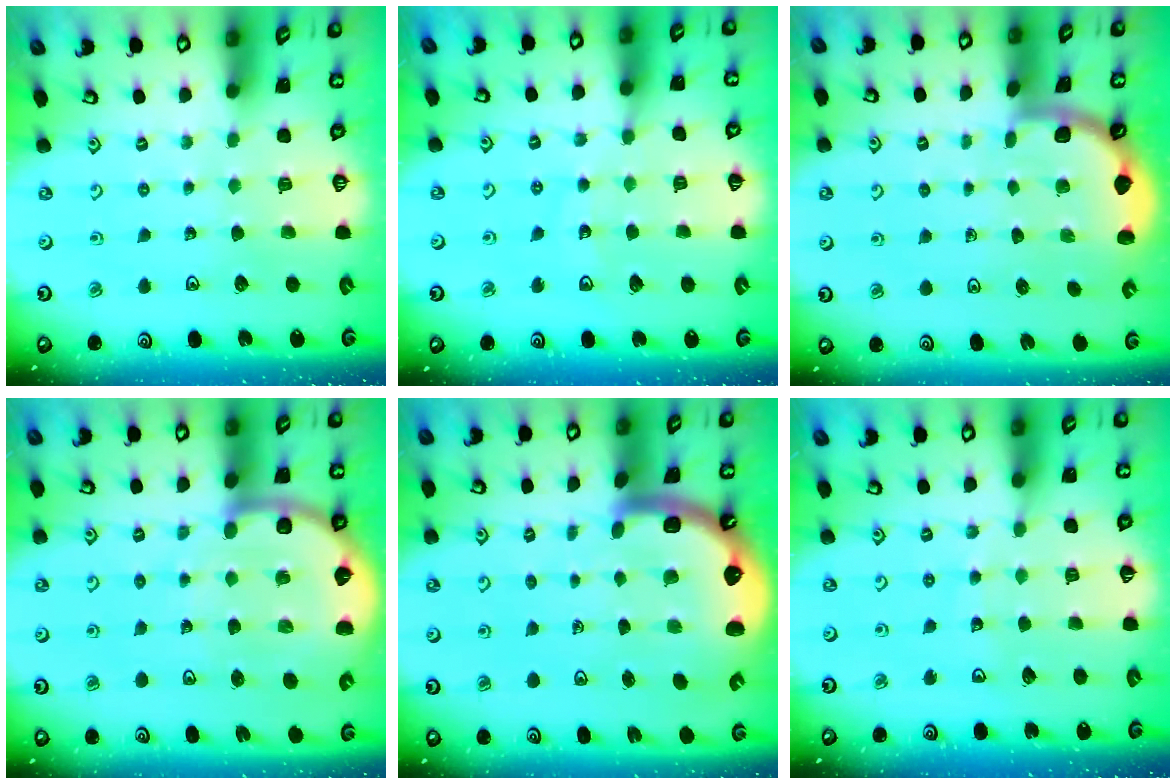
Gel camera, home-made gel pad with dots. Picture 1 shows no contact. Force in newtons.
{"total": 10.3, "press": 9.9, "slide": 3.1}
{"total": 1.9, "press": 1.9, "slide": 0.0}
{"total": 9.0, "press": 8.8, "slide": 1.9}
{"total": 7.2, "press": 6.9, "slide": 1.9}
{"total": 6.2, "press": 6.2, "slide": 0.8}